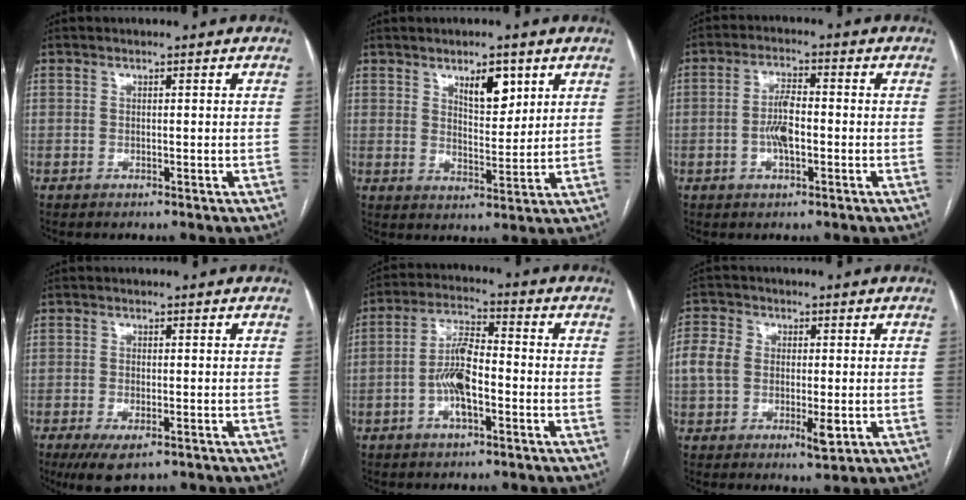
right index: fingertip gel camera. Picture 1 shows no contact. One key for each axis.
{"total": 6.1, "fx": 3.4, "fy": 2.4, "fz": 4.5, "tx": -0.072, "ty": -0.003, "tz": 0.057}
{"total": 5.0, "fx": -1.0, "fy": 1.6, "fz": 4.7, "tx": -0.098, "ty": 0.006, "tz": -0.020}
{"total": 5.3, "fx": -3.1, "fy": 1.9, "fz": 3.8, "tx": -0.066, "ty": -0.011, "tz": -0.046}
{"total": 7.8, "fx": -2.0, "fy": 2.4, "fz": 7.2, "tx": -0.147, "ty": 0.014, "tz": -0.041}
{"total": 9.4, "fx": -0.6, "fy": 5.8, "fz": 7.3, "tx": -0.140, "ty": 0.006, "tz": -0.011}